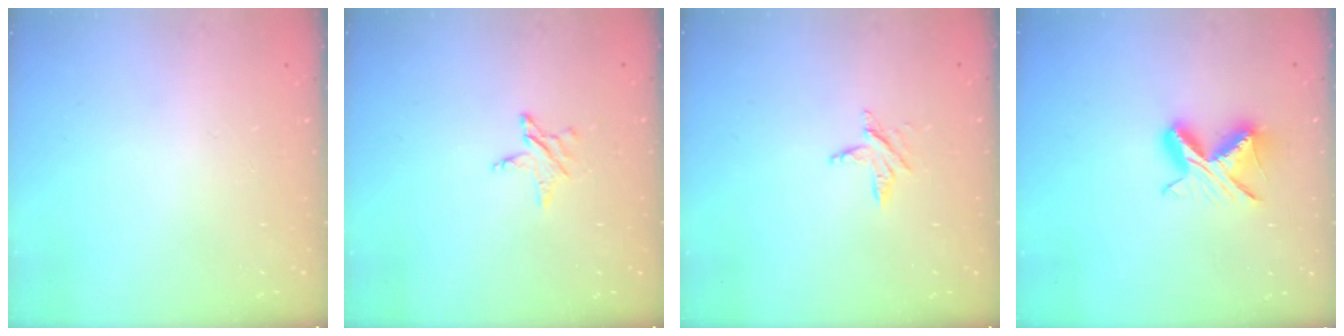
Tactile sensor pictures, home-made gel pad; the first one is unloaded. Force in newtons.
{"total": 2.9, "press": 2.9, "slide": 0.3}
{"total": 3.6, "press": 3.6, "slide": 0.4}
{"total": 8.7, "press": 8.6, "slide": 1.0}